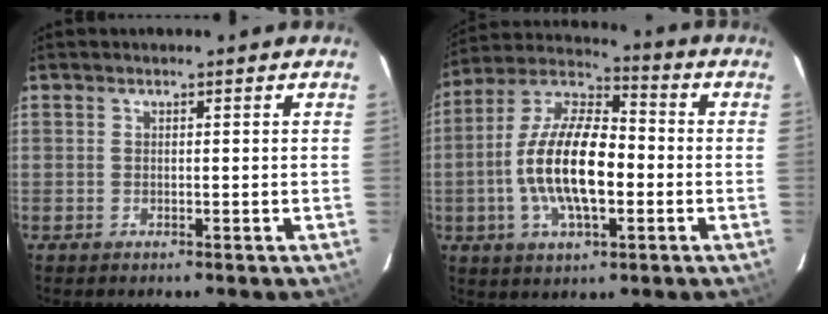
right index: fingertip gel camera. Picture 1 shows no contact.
{"total": 16.3, "force": [-2.7, 6.8, 14.5], "torque": [-0.285, 0.004, -0.056]}